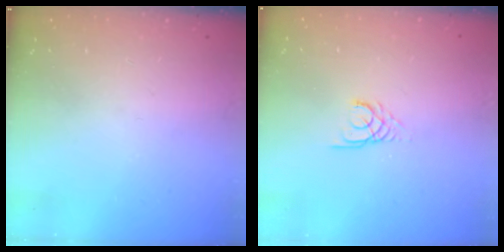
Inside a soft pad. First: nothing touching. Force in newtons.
{"total": 2.2, "press": 2.2, "slide": 0.2}